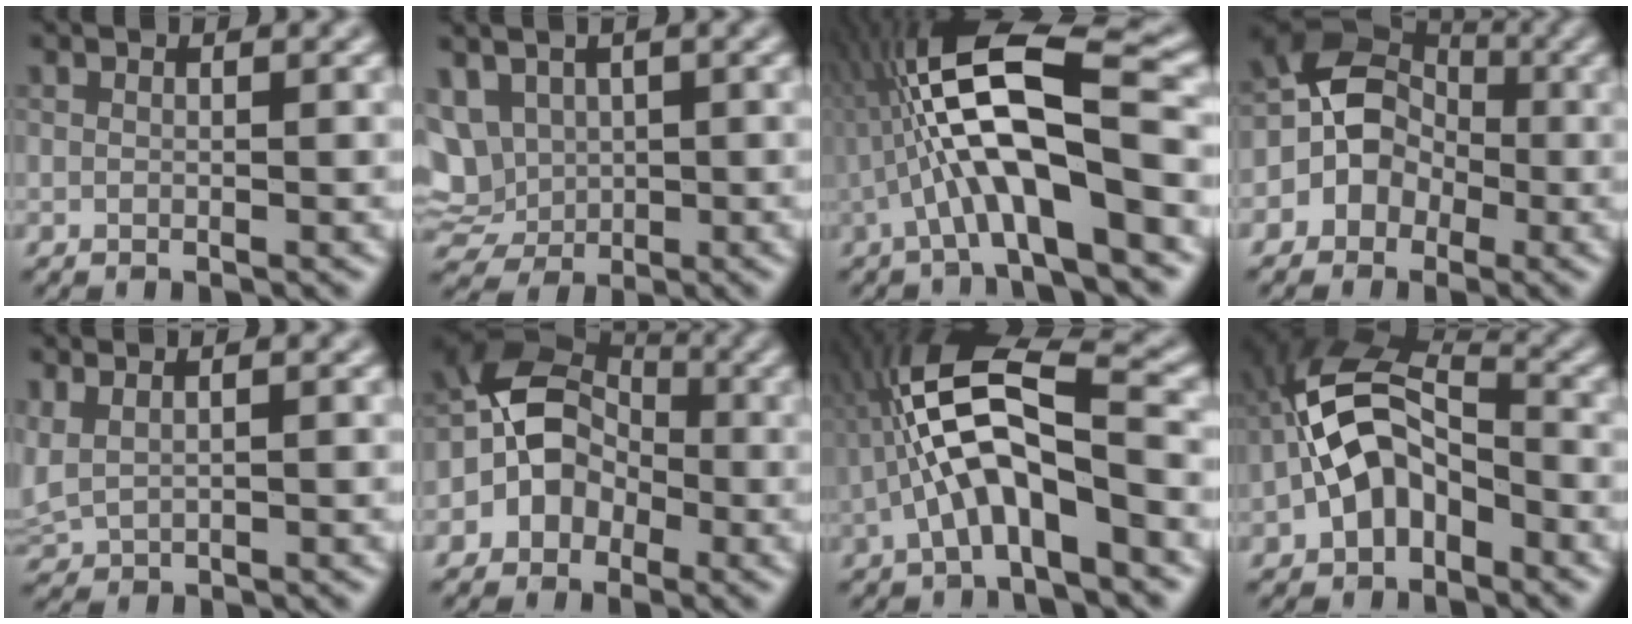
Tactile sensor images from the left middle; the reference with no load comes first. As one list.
[{"total": 5.9, "force": [1.3, 4.7, 3.2], "torque": [-0.076, 0.019, 0.030]}, {"total": 10.8, "force": [-2.1, 3.0, 10.1], "torque": [-0.197, 0.029, -0.035]}, {"total": 5.8, "force": [-1.6, 5.1, 2.2], "torque": [-0.001, 0.019, -0.048]}, {"total": 1.1, "force": [0.7, 0.4, 0.8], "torque": [-0.031, 0.009, 0.026]}, {"total": 5.8, "force": [-1.9, 4.7, 2.7], "torque": [-0.014, 0.015, -0.056]}, {"total": 8.1, "force": [-2.3, 2.5, 7.4], "torque": [-0.145, 0.026, -0.036]}, {"total": 7.5, "force": [-2.9, 4.3, 5.4], "torque": [-0.101, 0.021, -0.057]}]